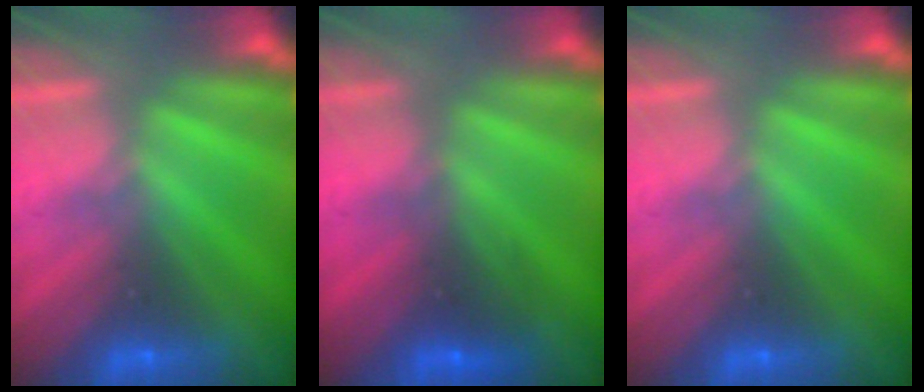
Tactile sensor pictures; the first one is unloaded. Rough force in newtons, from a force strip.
{"total": 2.7}
{"total": 0.0}